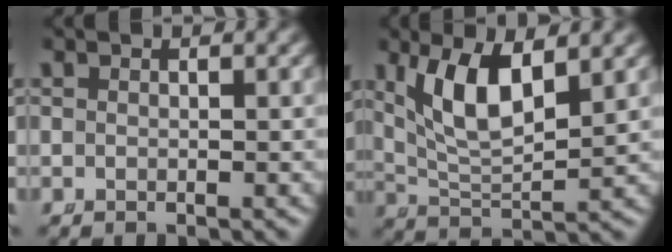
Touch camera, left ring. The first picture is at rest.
{"total": 6.1, "force": [2.5, 2.8, 4.9], "torque": [-0.104, -0.009, 0.054]}